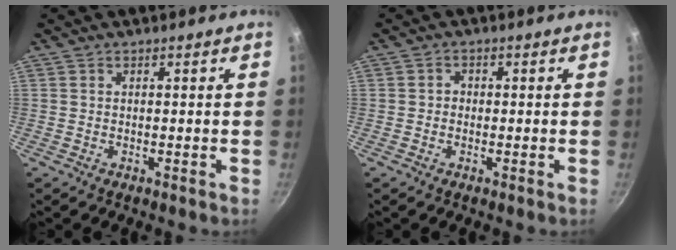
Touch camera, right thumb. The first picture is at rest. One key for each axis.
{"total": 1.5, "fx": -0.3, "fy": 1.3, "fz": 0.5, "tx": -0.002, "ty": 0.004, "tz": -0.007}